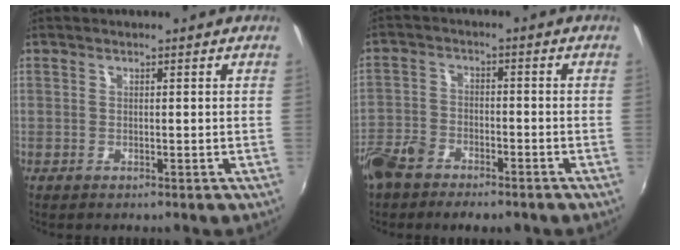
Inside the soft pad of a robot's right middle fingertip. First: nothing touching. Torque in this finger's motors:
{"motor_torque": [0.68, -1.45, 0.27, 0.21]}